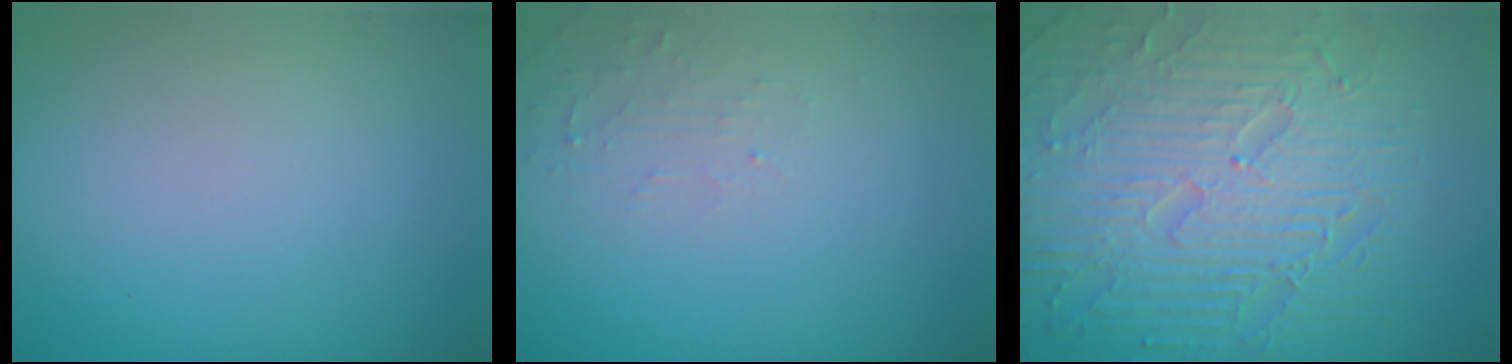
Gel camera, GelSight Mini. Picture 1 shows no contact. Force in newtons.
{"total": 1.2, "press": 1.2, "slide": 0.3}
{"total": 8.9, "press": 6.4, "slide": 6.3}